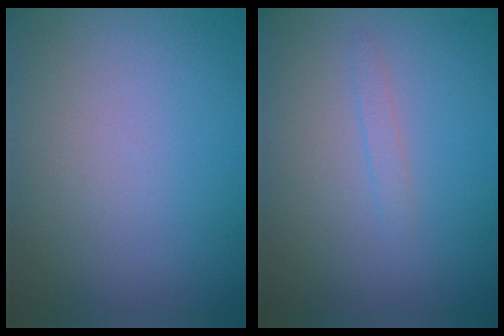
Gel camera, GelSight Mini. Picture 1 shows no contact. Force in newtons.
{"total": 0.8, "press": 0.8, "slide": 0.0}